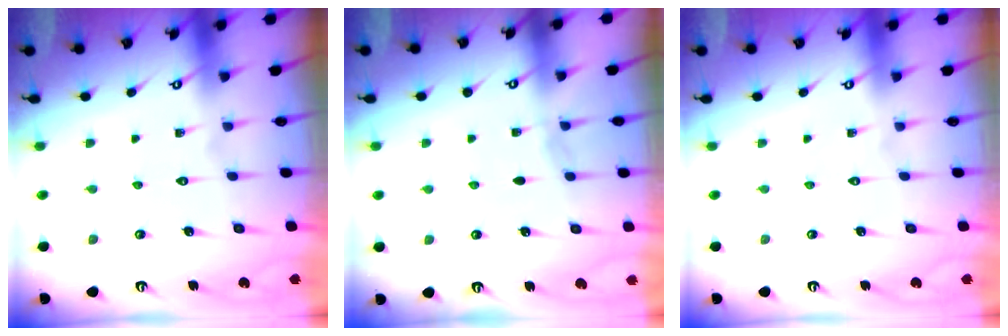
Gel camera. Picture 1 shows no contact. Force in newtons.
{"total": 1.5, "press": 1.4, "slide": 0.3}
{"total": 0.0}